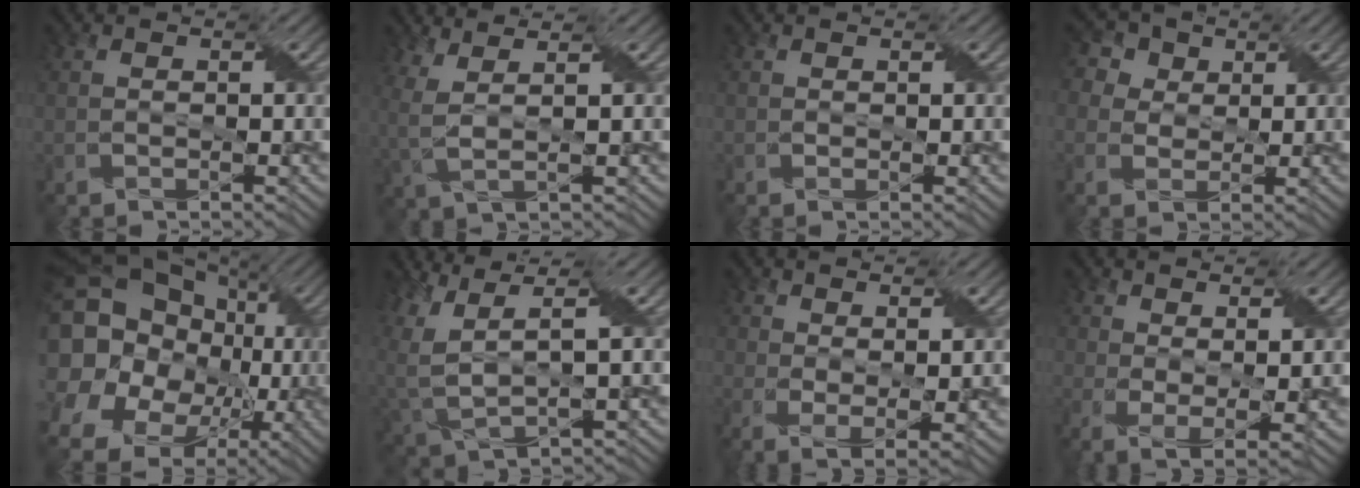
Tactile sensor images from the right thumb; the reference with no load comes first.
{"total": 4.2, "force": [2.2, 1.0, 3.5], "torque": [-0.087, 0.010, 0.042]}
{"total": 0.8, "force": [0.1, 0.4, 0.7], "torque": [-0.012, 0.001, 0.003]}
{"total": 6.0, "force": [2.9, 4.7, 2.6], "torque": [-0.096, 0.017, 0.032]}
{"total": 21.1, "force": [0.9, 18.0, 10.9], "torque": [-0.266, 0.051, -0.007]}
{"total": 7.7, "force": [3.0, 3.2, 6.4], "torque": [-0.173, -0.004, 0.063]}
{"total": 4.0, "force": [1.2, 1.0, 3.7], "torque": [-0.082, -0.009, 0.025]}
{"total": 4.6, "force": [1.2, 1.2, 4.3], "torque": [-0.093, -0.007, 0.023]}